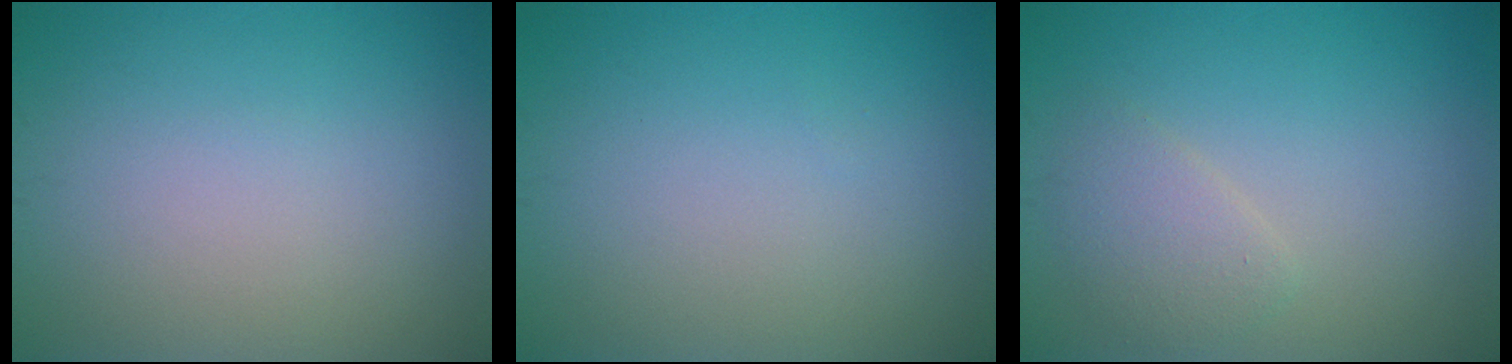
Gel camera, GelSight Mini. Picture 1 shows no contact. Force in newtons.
{"total": 0.0}
{"total": 2.1, "press": 2.1, "slide": 0.1}